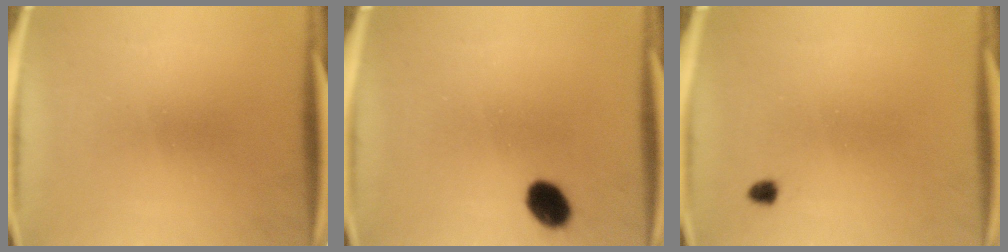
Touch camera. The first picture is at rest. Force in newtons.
{"total": 5.8}
{"total": 1.2}